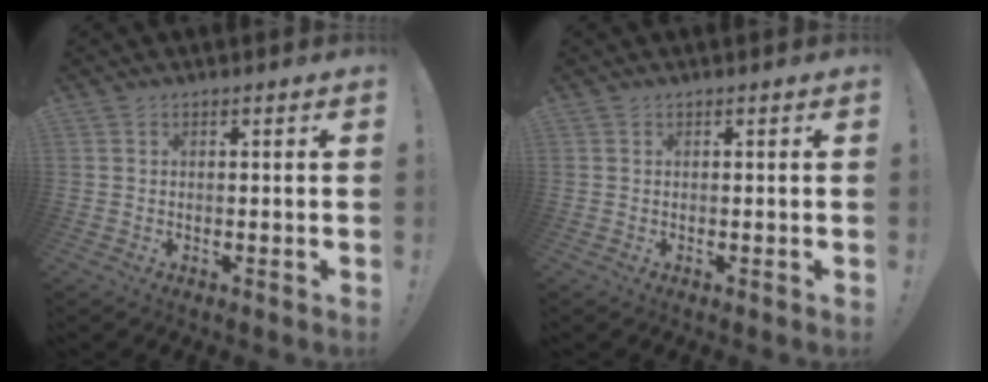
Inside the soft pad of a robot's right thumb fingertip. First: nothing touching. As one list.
[{"total": 0.0}]